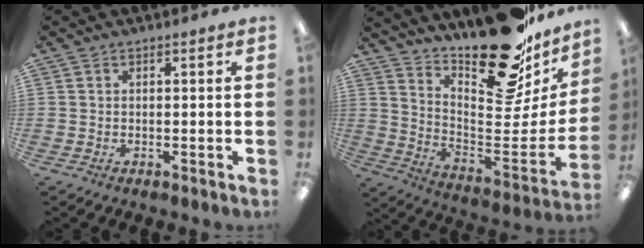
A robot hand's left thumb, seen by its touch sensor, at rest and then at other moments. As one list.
[{"total": 24.8, "force": [19.3, 8.5, 13.0], "torque": [-0.142, -0.151, 0.317]}]